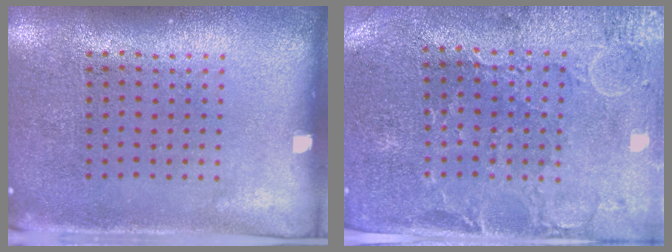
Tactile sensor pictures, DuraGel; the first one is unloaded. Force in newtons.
{"total": 0.7, "press": 0.5, "slide": 0.4}